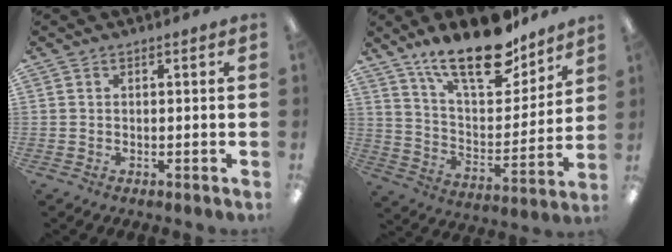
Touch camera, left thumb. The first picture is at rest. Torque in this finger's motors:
{"motor_torque": [1.04, 0.25, 1.44, -1.33, 0.15]}